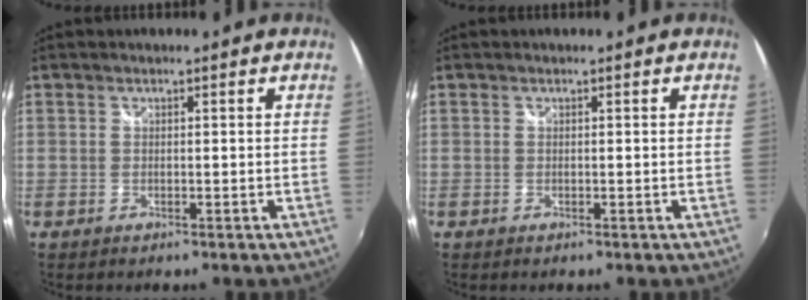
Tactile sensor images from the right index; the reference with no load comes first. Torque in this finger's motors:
{"motor_torque": [0.00, 0.00, 0.00, 0.00]}